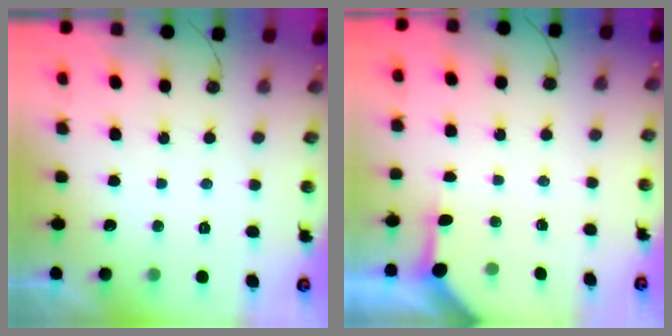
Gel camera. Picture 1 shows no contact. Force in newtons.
{"total": 3.3, "press": 3.2, "slide": 0.5}